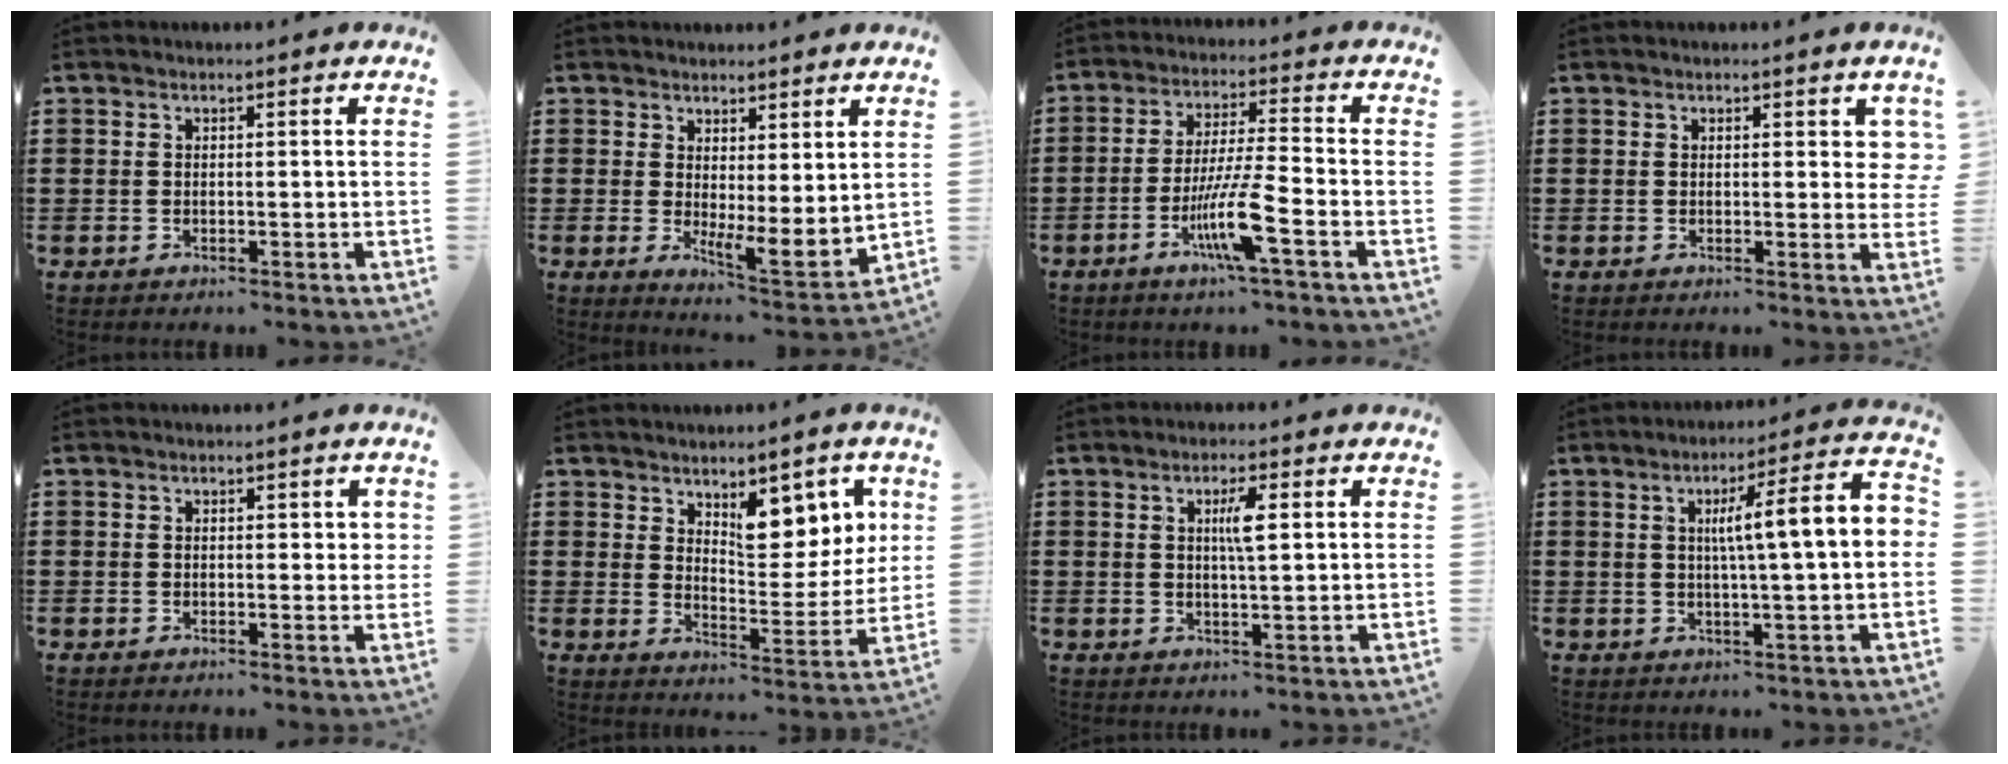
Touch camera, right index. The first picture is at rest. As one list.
[{"total": 3.1, "force": [1.6, 0.9, 2.5], "torque": [-0.046, -0.020, 0.028]}, {"total": 9.4, "force": [-4.2, 0.4, 8.4], "torque": [-0.169, -0.013, -0.082]}, {"total": 2.0, "force": [0.8, 1.1, 1.5], "torque": [-0.007, -0.003, 0.008]}, {"total": 1.3, "force": [0.5, 0.8, 0.8], "torque": [-0.009, 0.004, 0.007]}, {"total": 8.8, "force": [5.2, 4.3, 5.6], "torque": [-0.081, -0.027, 0.085]}, {"total": 3.8, "force": [0.9, 0.7, 3.6], "torque": [-0.065, 0.003, 0.009]}, {"total": 8.9, "force": [1.0, 0.4, 8.8], "torque": [-0.149, -0.007, 0.005]}]